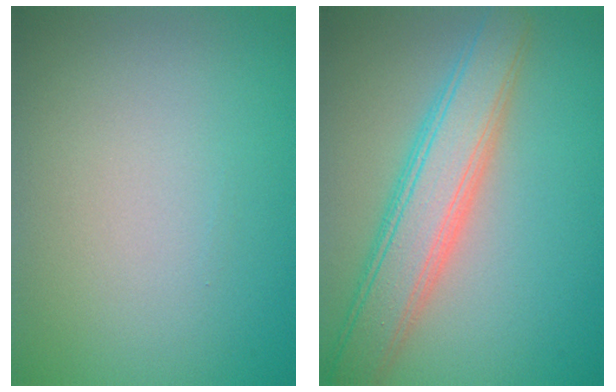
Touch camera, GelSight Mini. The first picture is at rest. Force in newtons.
{"total": 6.0, "press": 6.0, "slide": 0.3}